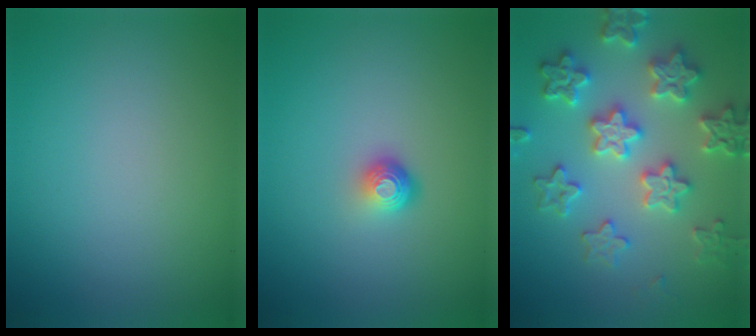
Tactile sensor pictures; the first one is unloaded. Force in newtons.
{"total": 1.8, "press": 1.2, "slide": 1.4}
{"total": 6.1, "press": 6.0, "slide": 1.3}